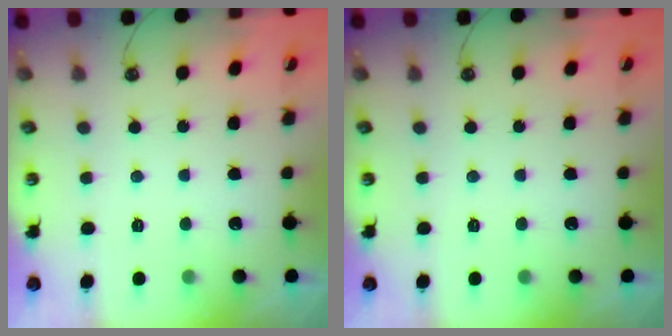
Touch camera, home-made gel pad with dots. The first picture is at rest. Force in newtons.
{"total": 0.0}